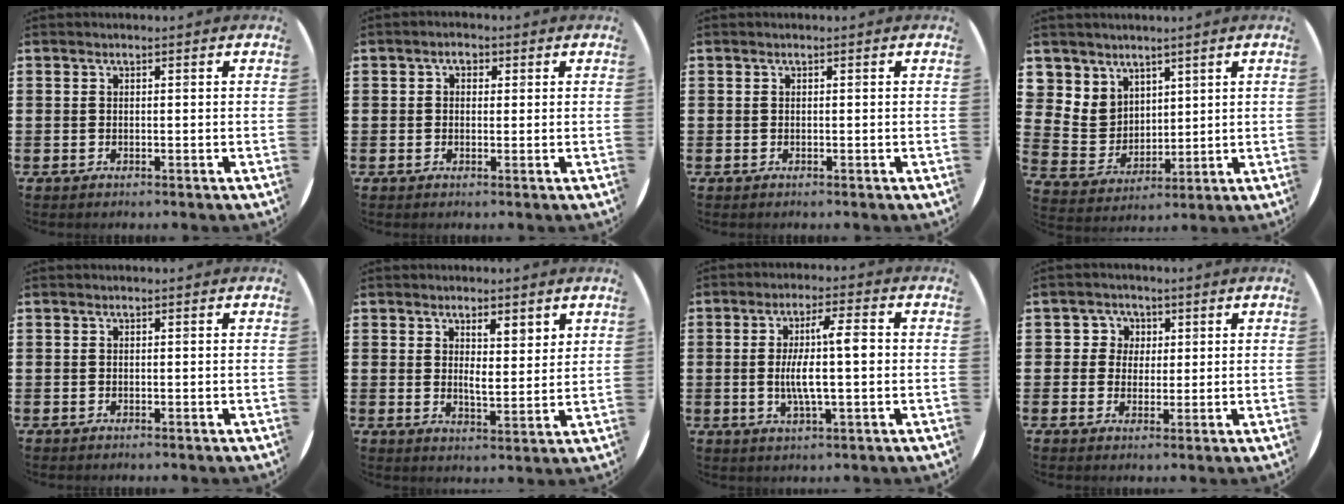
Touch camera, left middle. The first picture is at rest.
{"total": 1.8, "force": [0.8, 1.3, 0.9], "torque": [-0.012, 0.007, 0.012]}
{"total": 0.0}
{"total": 5.8, "force": [3.9, 4.3, 0.0], "torque": [-0.029, -0.010, 0.076]}
{"total": 0.0}
{"total": 3.6, "force": [2.4, 1.2, 2.5], "torque": [-0.044, -0.006, 0.039]}
{"total": 7.9, "force": [-0.1, 1.6, 7.8], "torque": [-0.145, 0.005, -0.008]}
{"total": 3.1, "force": [1.3, 2.8, 0.2], "torque": [-0.001, 0.005, 0.020]}